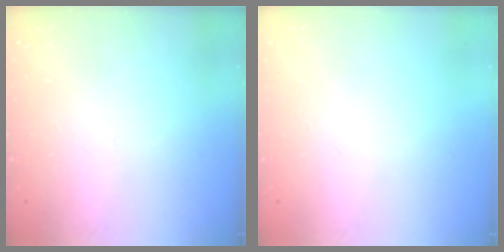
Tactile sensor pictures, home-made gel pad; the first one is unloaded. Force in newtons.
{"total": 0.0}